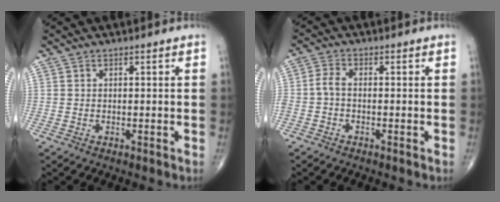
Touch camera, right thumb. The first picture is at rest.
{"total": 2.8, "force": [-0.8, 1.4, 2.2], "torque": [-0.055, 0.006, -0.024]}